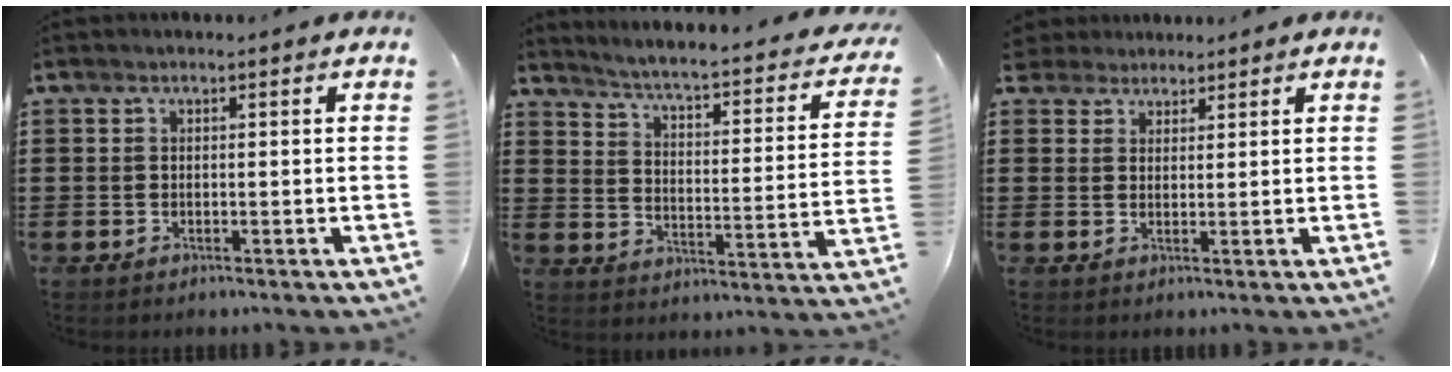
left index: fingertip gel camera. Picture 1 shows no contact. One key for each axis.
{"total": 2.8, "fx": 2.1, "fy": -0.4, "fz": 1.8, "tx": -0.051, "ty": -0.034, "tz": 0.020}
{"total": 2.2, "fx": 1.8, "fy": 1.2, "fz": -0.3, "tx": 0.003, "ty": 0.006, "tz": 0.033}